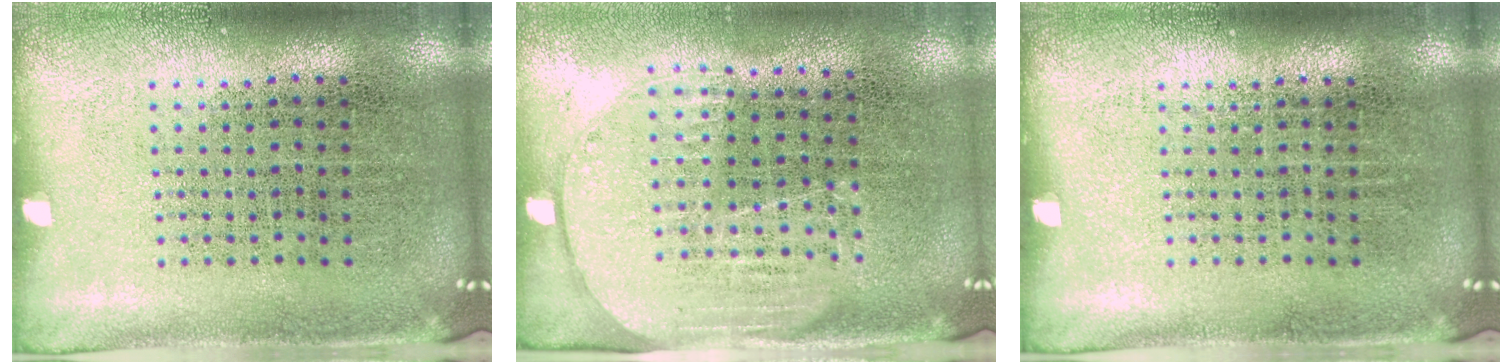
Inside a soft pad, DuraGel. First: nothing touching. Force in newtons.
{"total": 1.6, "press": 1.4, "slide": 0.8}
{"total": 0.0}